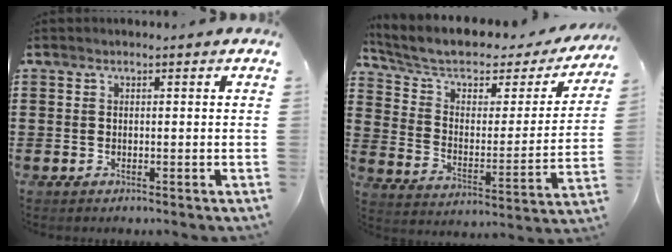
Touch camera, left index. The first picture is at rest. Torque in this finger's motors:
{"motor_torque": [2.14, 0.00, 1.05, 0.17]}